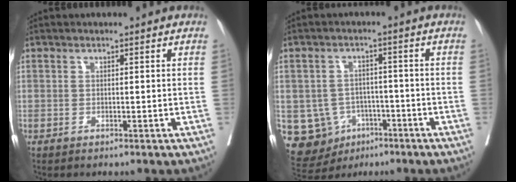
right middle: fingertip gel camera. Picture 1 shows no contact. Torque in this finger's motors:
{"motor_torque": [0.75, -0.81, 0.23, 0.01]}